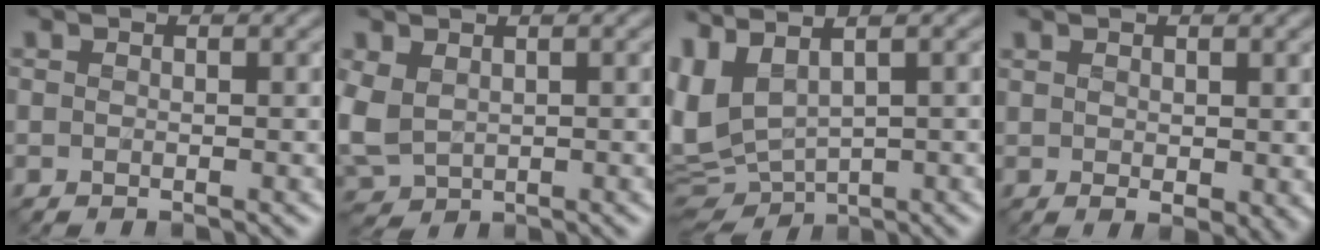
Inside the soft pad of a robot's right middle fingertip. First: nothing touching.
{"total": 3.6, "force": [0.9, 2.7, 2.3], "torque": [-0.074, 0.001, 0.018]}
{"total": 5.4, "force": [1.7, 2.7, 4.3], "torque": [-0.108, 0.001, 0.040]}
{"total": 2.1, "force": [0.7, 0.9, 1.7], "torque": [-0.030, -0.003, 0.019]}